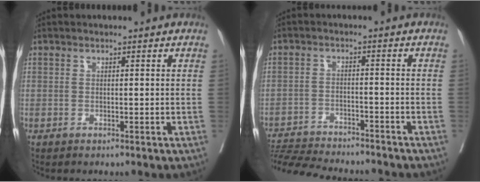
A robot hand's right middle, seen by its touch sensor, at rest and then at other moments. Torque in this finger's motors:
{"motor_torque": [0.94, -1.19, 0.15, 0.10]}